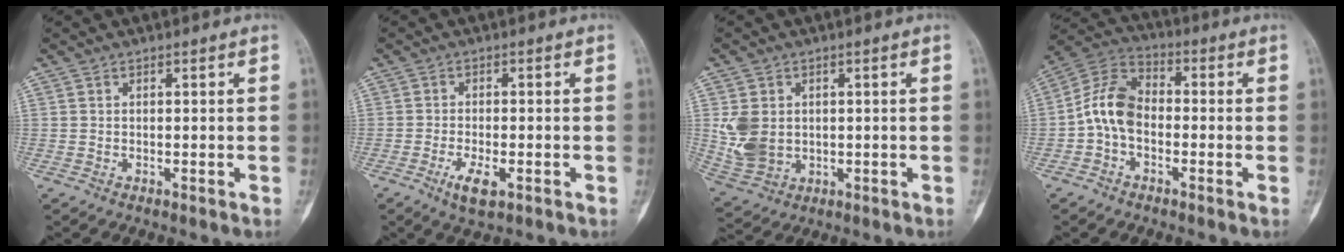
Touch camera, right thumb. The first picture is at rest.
{"total": 4.5, "force": [-2.0, 1.6, 3.7], "torque": [-0.070, -0.001, -0.033]}
{"total": 8.2, "force": [0.8, 6.4, 5.1], "torque": [-0.094, -0.004, 0.033]}
{"total": 9.2, "force": [-1.7, 6.2, 6.6], "torque": [-0.117, 0.033, -0.049]}